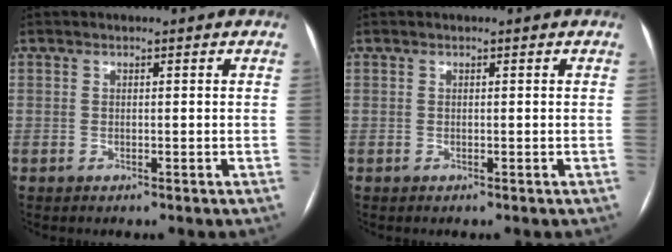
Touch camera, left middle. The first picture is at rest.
{"total": 0.0}